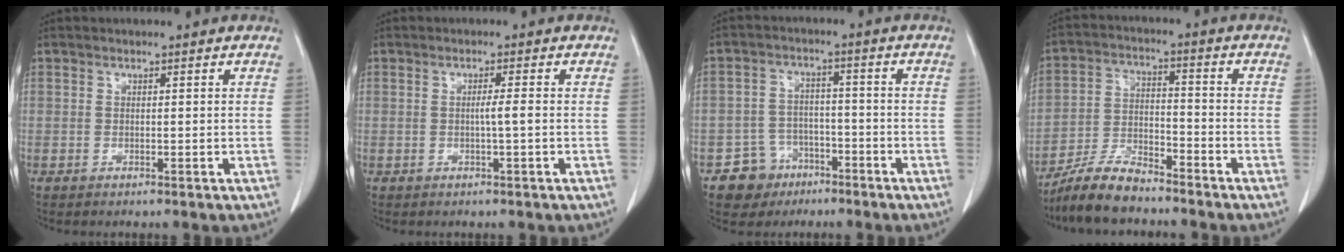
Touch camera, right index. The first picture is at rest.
{"total": 1.7, "force": [-0.2, -0.3, 1.7], "torque": [-0.031, 0.000, -0.004]}
{"total": 6.4, "force": [-3.8, 5.1, 0.4], "torque": [0.003, 0.014, -0.058]}
{"total": 8.5, "force": [-7.5, 2.0, 3.4], "torque": [-0.070, -0.007, -0.141]}